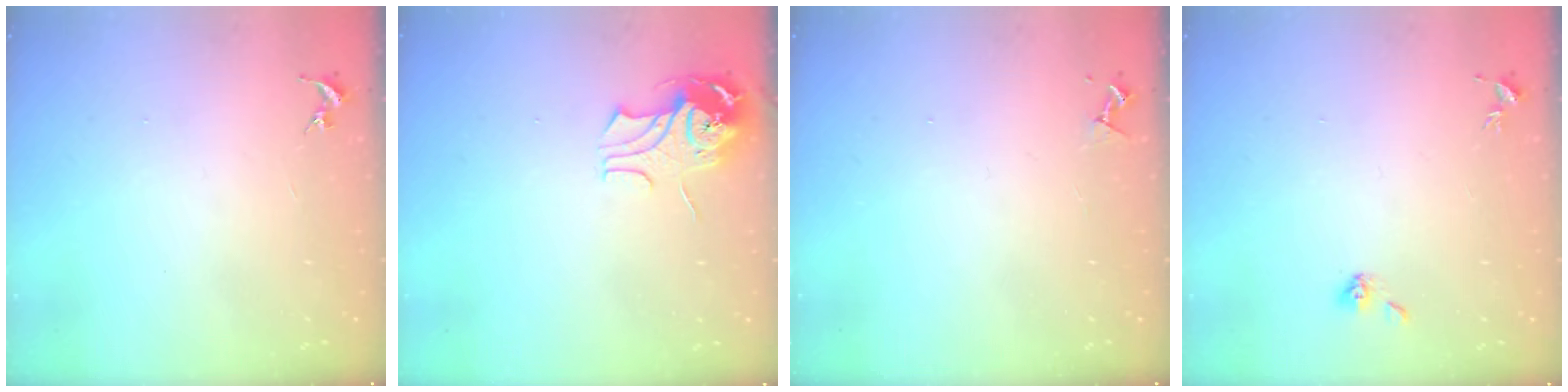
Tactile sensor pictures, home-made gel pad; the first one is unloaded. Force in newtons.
{"total": 10.2, "press": 10.1, "slide": 1.0}
{"total": 3.5, "press": 3.5, "slide": 0.6}
{"total": 4.0, "press": 3.5, "slide": 2.1}